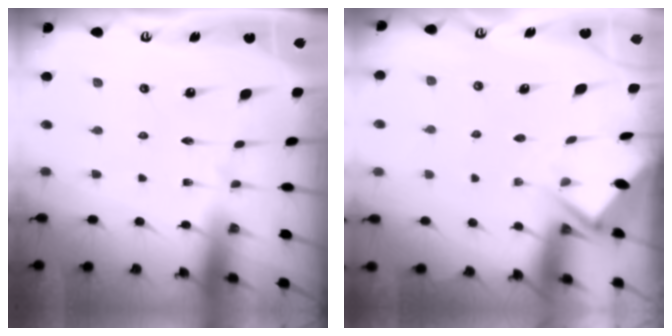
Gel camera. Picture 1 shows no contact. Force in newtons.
{"total": 2.8, "press": 2.8, "slide": 0.3}